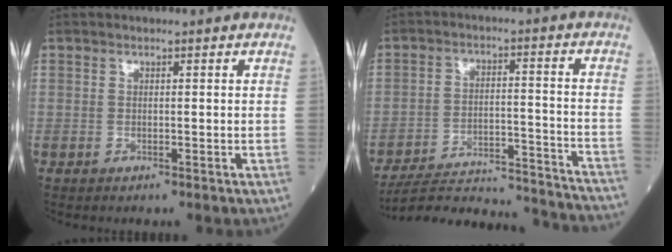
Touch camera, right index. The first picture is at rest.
{"total": 23.1, "force": [-22.2, 1.1, 6.6], "torque": [-0.079, -0.012, -0.305]}